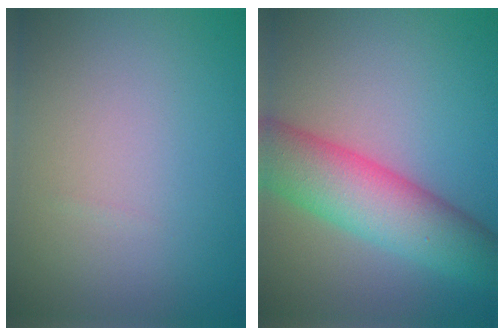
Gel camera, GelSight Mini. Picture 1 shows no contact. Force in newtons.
{"total": 8.3, "press": 8.3, "slide": 0.3}